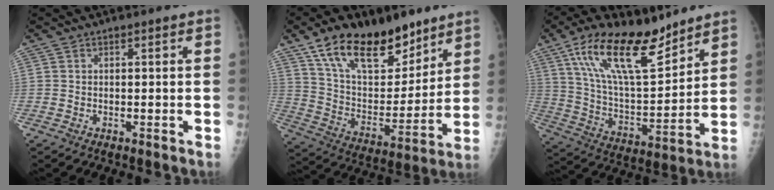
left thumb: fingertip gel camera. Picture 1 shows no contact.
{"total": 21.1, "force": [14.1, 10.4, 11.8], "torque": [-0.155, -0.063, 0.249]}
{"total": 19.7, "force": [12.9, 7.2, 13.1], "torque": [-0.203, -0.063, 0.238]}